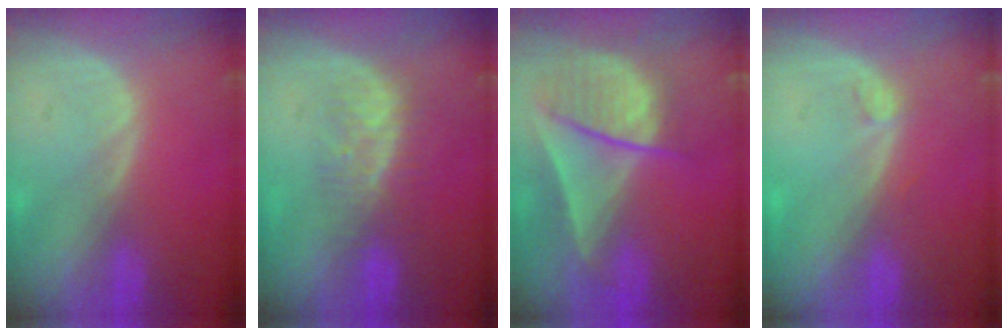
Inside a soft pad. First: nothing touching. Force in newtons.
{"total": 5.4, "press": 5.1, "slide": 1.6}
{"total": 8.9, "press": 7.9, "slide": 4.2}
{"total": 1.0, "press": 0.9, "slide": 0.3}